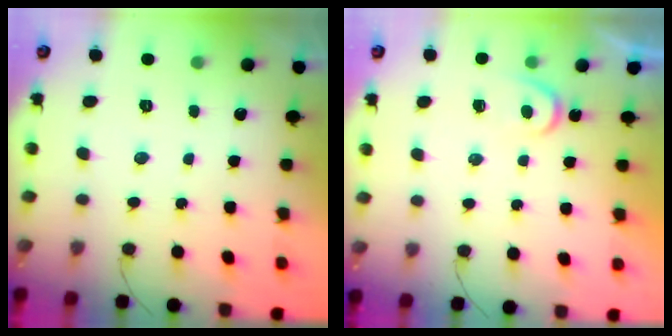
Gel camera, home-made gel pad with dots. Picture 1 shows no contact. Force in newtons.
{"total": 3.1, "press": 3.1, "slide": 0.4}